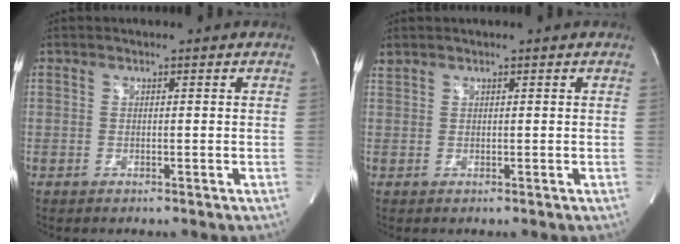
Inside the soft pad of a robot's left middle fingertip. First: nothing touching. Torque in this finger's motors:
{"motor_torque": [0.17, -0.52, 0.09, 0.05]}